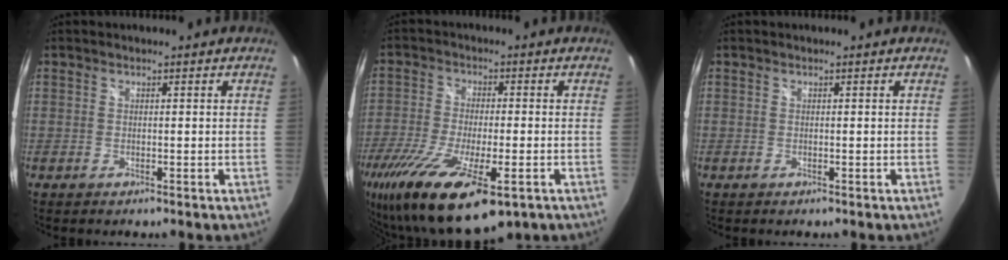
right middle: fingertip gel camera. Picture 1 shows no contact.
{"total": 20.6, "force": [-11.9, 6.6, 15.4], "torque": [-0.315, -0.082, -0.204]}
{"total": 0.0}